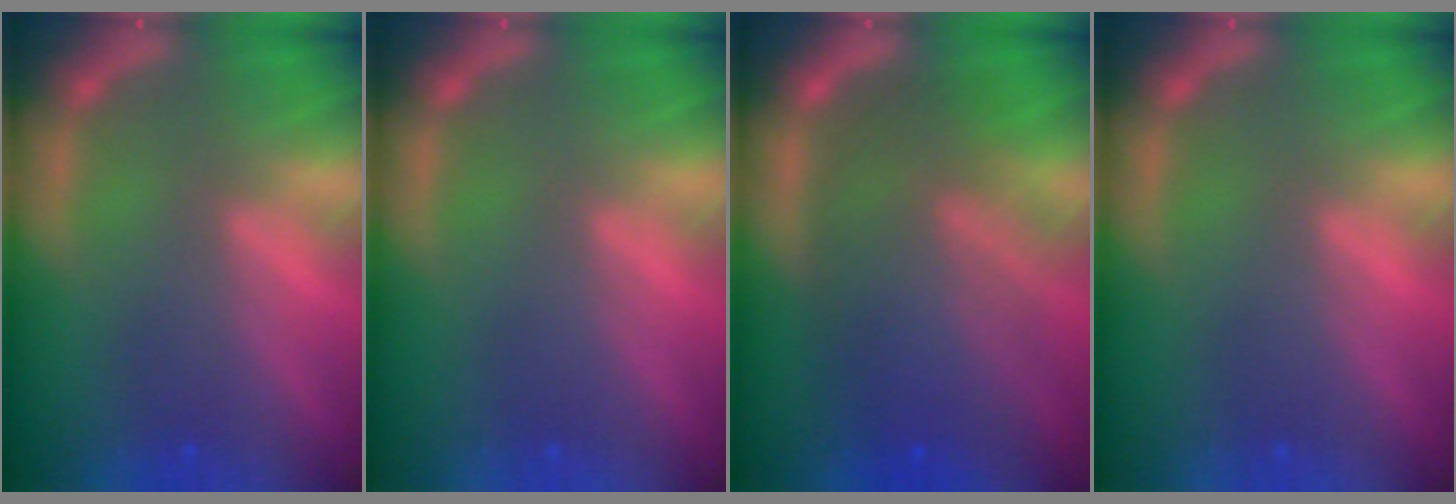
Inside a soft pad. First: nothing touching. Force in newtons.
{"total": 0.0}
{"total": 10.0}
{"total": 0.0}